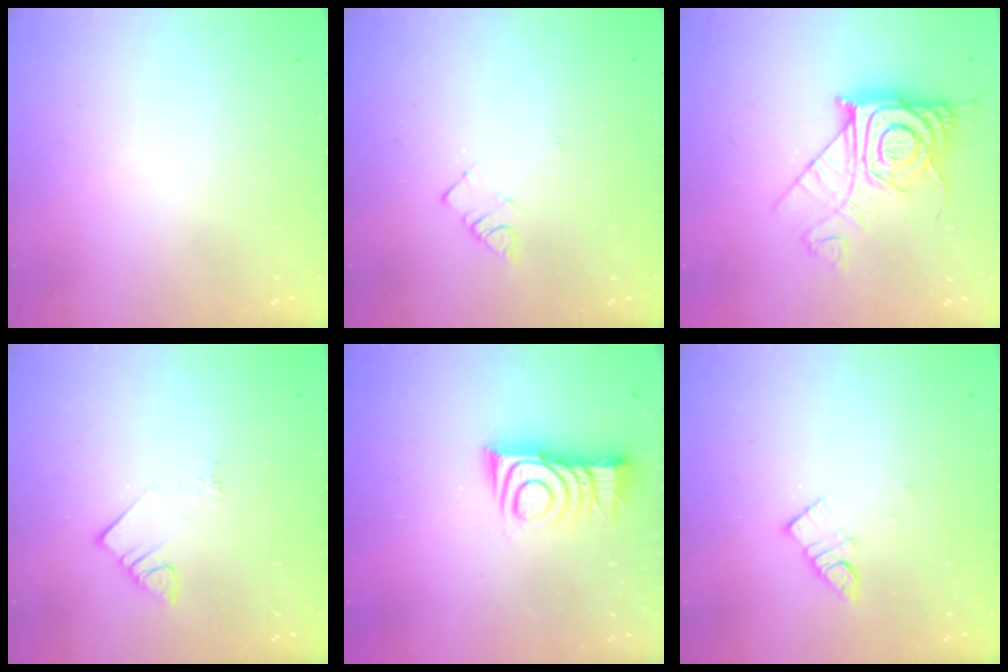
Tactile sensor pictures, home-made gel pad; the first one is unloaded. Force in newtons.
{"total": 2.8, "press": 2.7, "slide": 0.4}
{"total": 15.1, "press": 15.0, "slide": 1.4}
{"total": 4.0, "press": 3.9, "slide": 0.3}
{"total": 11.2, "press": 11.2, "slide": 0.5}
{"total": 7.1, "press": 7.1, "slide": 0.2}